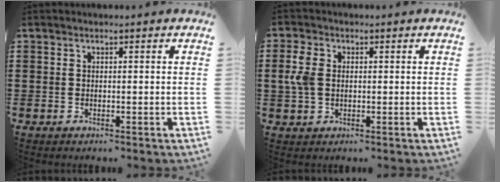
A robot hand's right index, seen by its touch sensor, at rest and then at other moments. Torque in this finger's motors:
{"motor_torque": [0.55, 0.02, 0.14, 0.09]}